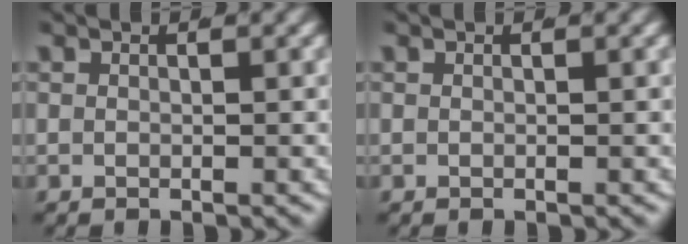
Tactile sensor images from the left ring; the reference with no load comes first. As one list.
[{"total": 0.0}]